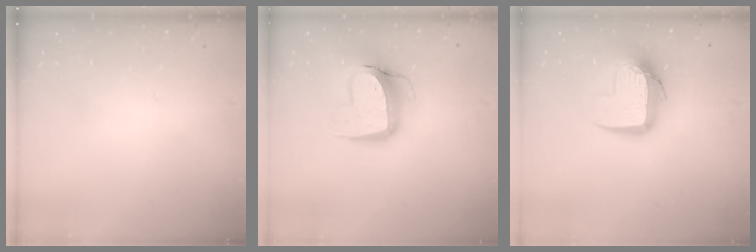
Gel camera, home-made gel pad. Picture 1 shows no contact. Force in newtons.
{"total": 14.0, "press": 14.0, "slide": 1.5}
{"total": 12.3, "press": 12.3, "slide": 0.9}